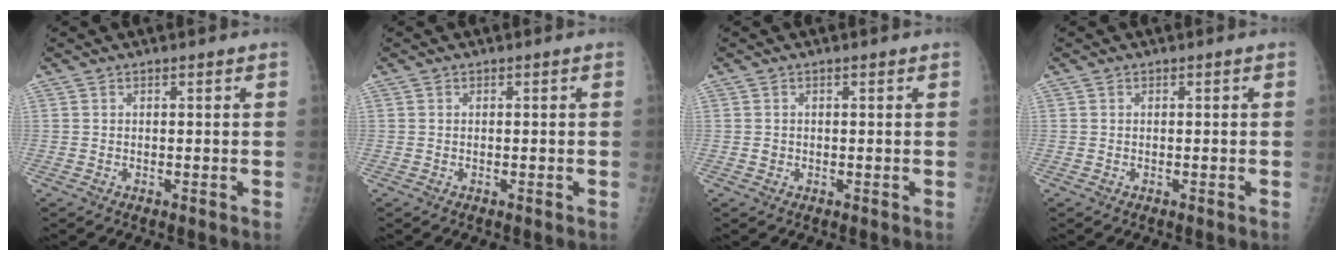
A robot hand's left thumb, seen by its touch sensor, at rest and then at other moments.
{"total": 0.0}
{"total": 0.9, "force": [0.3, 0.7, 0.5], "torque": [0.001, 0.000, 0.005]}
{"total": 0.0}